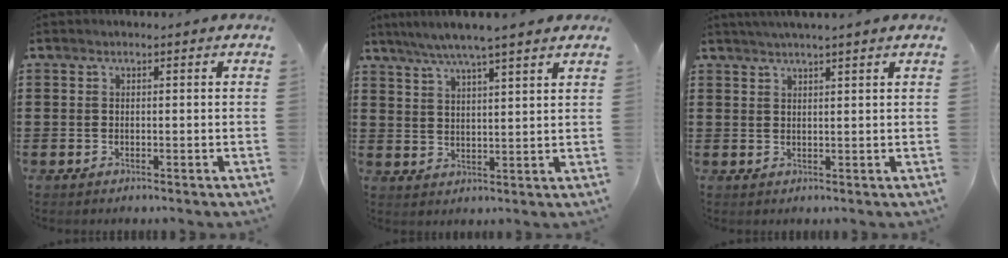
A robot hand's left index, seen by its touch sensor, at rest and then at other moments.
{"total": 4.7, "force": [4.0, -0.4, 2.3], "torque": [-0.056, -0.015, 0.069]}
{"total": 2.0, "force": [1.7, -0.4, 0.8], "torque": [-0.017, 0.001, 0.033]}